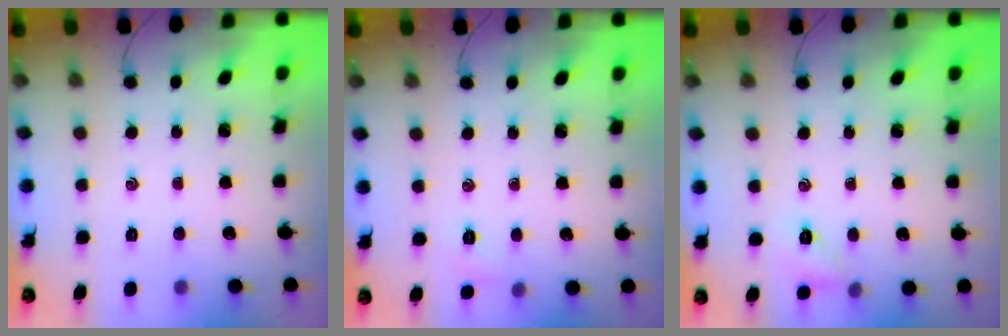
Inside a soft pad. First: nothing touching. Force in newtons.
{"total": 3.5, "press": 3.3, "slide": 1.2}
{"total": 4.8, "press": 4.8, "slide": 0.2}